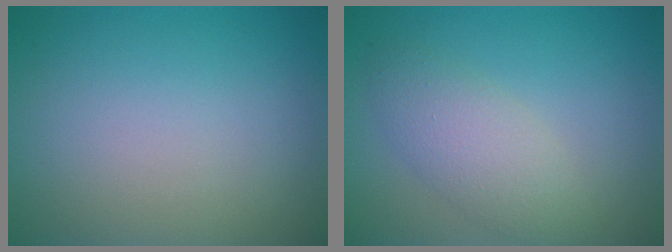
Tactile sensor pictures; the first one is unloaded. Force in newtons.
{"total": 3.4, "press": 3.4, "slide": 0.0}